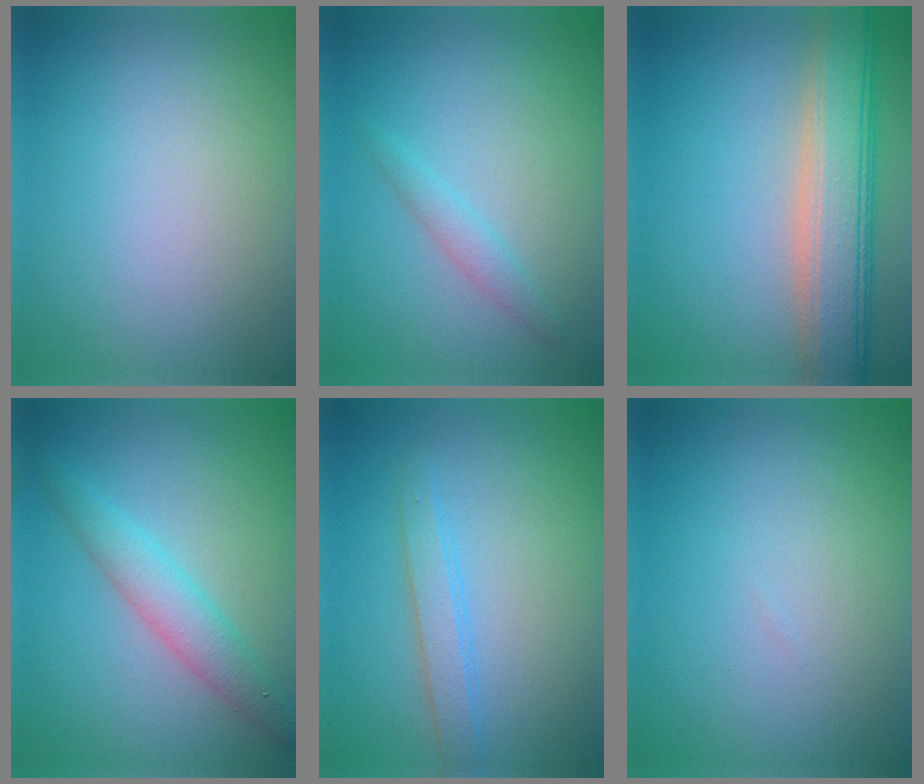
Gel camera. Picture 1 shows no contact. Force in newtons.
{"total": 1.4, "press": 1.4, "slide": 0.1}
{"total": 7.2, "press": 7.2, "slide": 0.6}
{"total": 3.3, "press": 3.3, "slide": 0.0}
{"total": 2.1, "press": 2.1, "slide": 0.1}
{"total": 0.0}